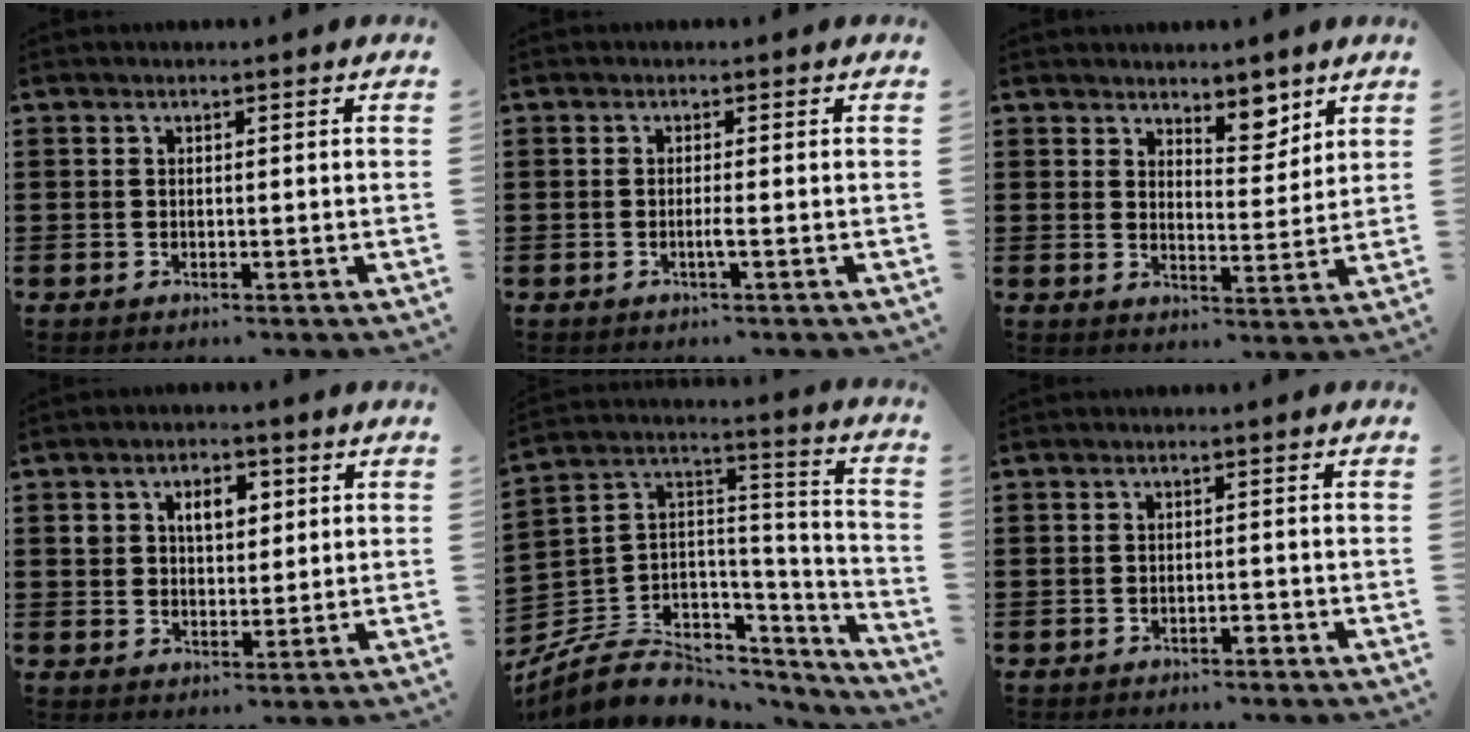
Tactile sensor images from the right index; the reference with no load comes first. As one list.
[{"total": 1.4, "force": [-0.5, -0.3, 1.3], "torque": [-0.024, -0.004, -0.011]}, {"total": 5.7, "force": [4.6, 2.4, 2.2], "torque": [-0.033, -0.016, 0.080]}, {"total": 4.7, "force": [1.6, 3.2, 2.9], "torque": [-0.054, 0.011, 0.021]}, {"total": 7.9, "force": [-4.6, 5.8, 2.6], "torque": [-0.066, 0.004, -0.078]}, {"total": 1.0, "force": [-0.8, 0.2, 0.6], "torque": [-0.015, -0.003, -0.015]}]